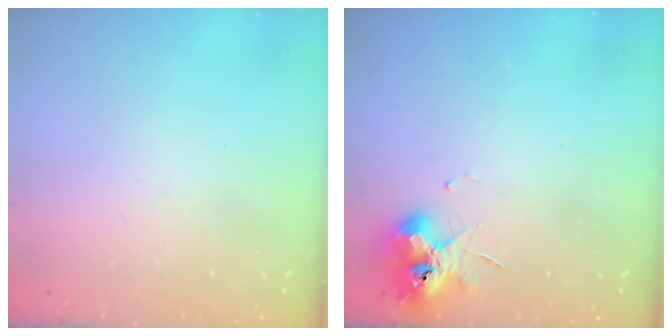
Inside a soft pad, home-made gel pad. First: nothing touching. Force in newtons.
{"total": 9.6, "press": 9.5, "slide": 1.0}